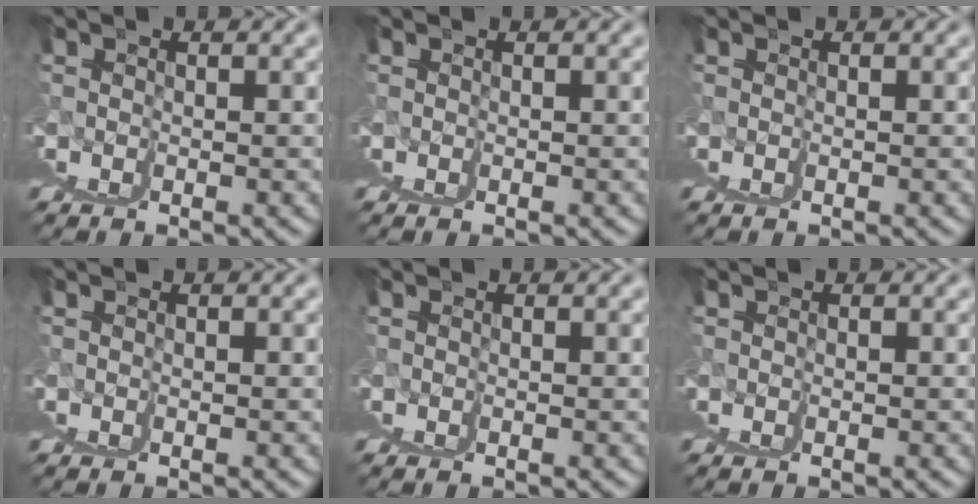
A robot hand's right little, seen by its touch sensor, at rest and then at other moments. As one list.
[{"total": 0.0}, {"total": 0.0}, {"total": 0.0}, {"total": 0.0}, {"total": 0.0}]